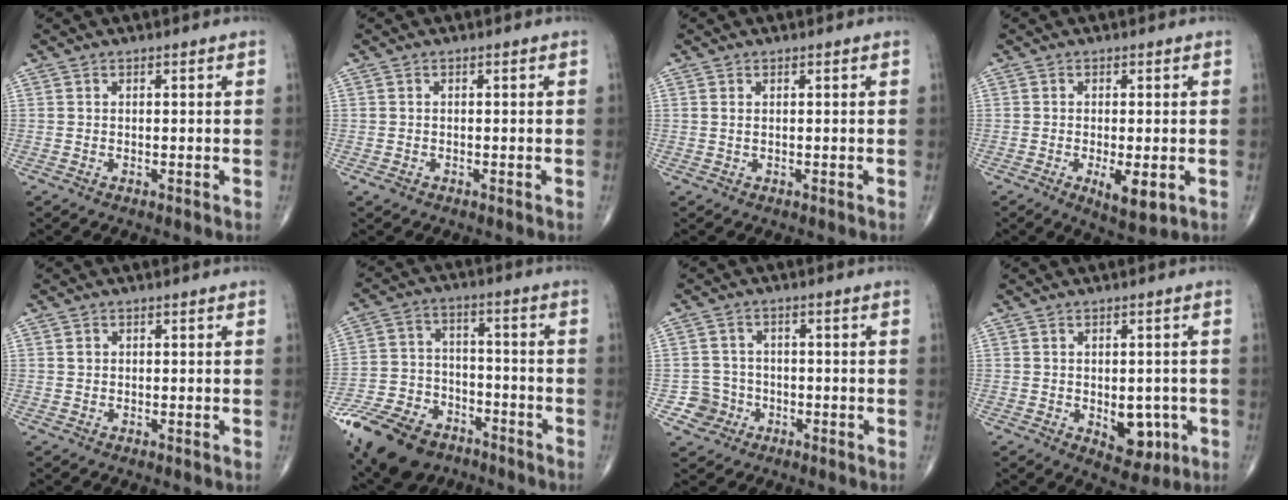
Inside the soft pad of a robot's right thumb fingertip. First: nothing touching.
{"total": 1.0, "force": [-0.5, 0.6, 0.5], "torque": [-0.014, -0.002, -0.010]}
{"total": 0.7, "force": [0.2, 0.3, 0.6], "torque": [-0.016, 0.002, 0.006]}
{"total": 5.8, "force": [-1.6, 2.0, 5.2], "torque": [-0.083, -0.014, -0.022]}
{"total": 0.7, "force": [0.1, 0.7, 0.2], "torque": [0.001, 0.001, 0.002]}
{"total": 19.3, "force": [-12.4, 11.5, 9.2], "torque": [-0.187, 0.048, -0.214]}
{"total": 4.4, "force": [-1.7, 4.1, -0.1], "torque": [0.029, 0.014, -0.034]}
{"total": 7.0, "force": [-1.6, 4.4, 5.3], "torque": [-0.037, -0.001, -0.010]}